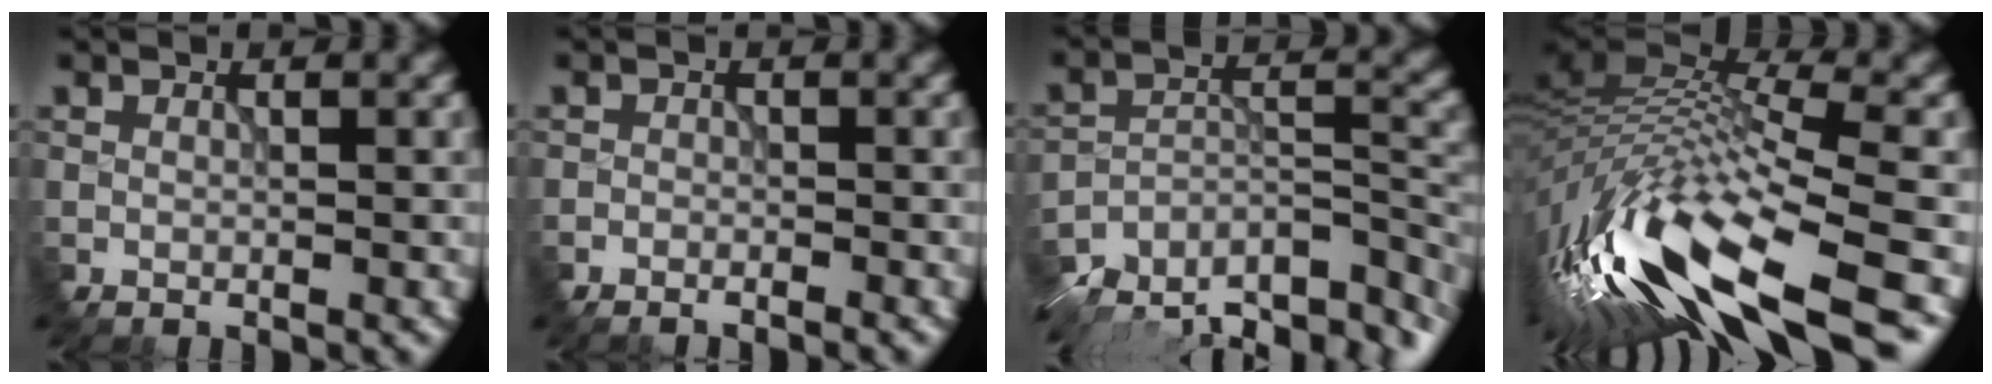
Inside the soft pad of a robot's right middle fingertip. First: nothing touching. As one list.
[{"total": 2.3, "force": [-2.2, -0.6, -0.4], "torque": [-0.005, 0.006, -0.022]}, {"total": 11.8, "force": [-10.1, 4.1, 4.5], "torque": [-0.108, 0.006, -0.123]}, {"total": 14.2, "force": [-5.8, 3.5, 12.5], "torque": [-0.279, 0.001, -0.084]}]